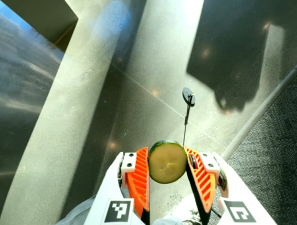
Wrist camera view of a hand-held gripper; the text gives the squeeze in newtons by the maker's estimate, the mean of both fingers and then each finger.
{"total": 11.1, "left": 11.0, "right": 11.2}